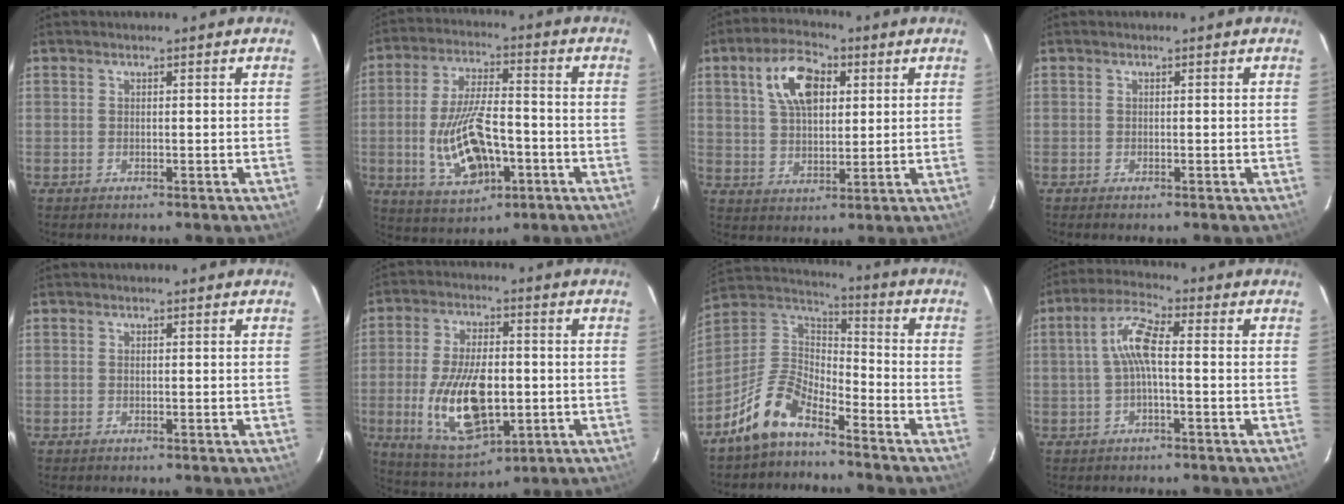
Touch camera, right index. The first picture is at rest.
{"total": 14.1, "force": [-3.9, 6.4, 11.9], "torque": [-0.245, -0.006, -0.054]}
{"total": 10.6, "force": [3.9, 5.7, 8.0], "torque": [-0.151, 0.026, 0.072]}
{"total": 0.5, "force": [-0.4, 0.1, 0.3], "torque": [-0.006, -0.001, -0.008]}
{"total": 0.0}
{"total": 16.5, "force": [-2.8, 8.2, 14.1], "torque": [-0.278, -0.016, -0.034]}
{"total": 11.3, "force": [-8.2, 4.4, 6.3], "torque": [-0.150, 0.025, -0.166]}
{"total": 6.4, "force": [-0.3, 1.4, 6.2], "torque": [-0.134, 0.017, -0.006]}